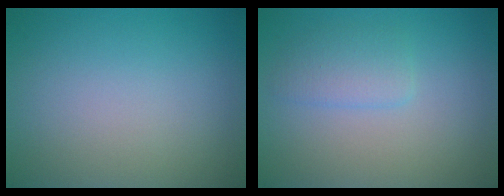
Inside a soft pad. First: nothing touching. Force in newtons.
{"total": 1.9, "press": 1.9, "slide": 0.1}